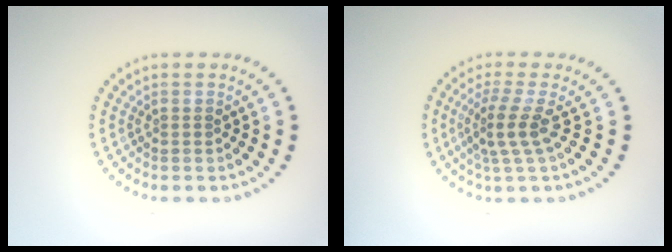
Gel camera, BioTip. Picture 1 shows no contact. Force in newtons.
{"total": 2.9, "press": 2.0, "slide": 2.1}